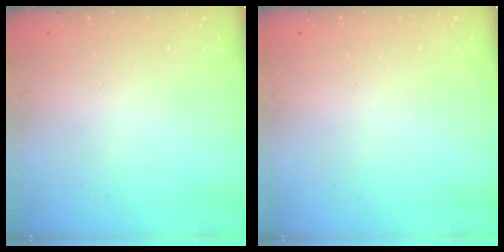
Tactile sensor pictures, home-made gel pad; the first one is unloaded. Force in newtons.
{"total": 0.0}